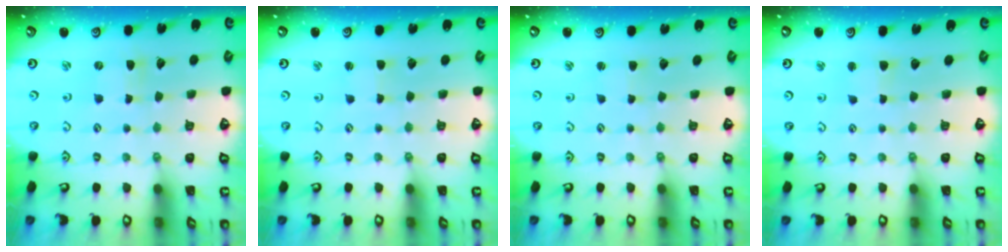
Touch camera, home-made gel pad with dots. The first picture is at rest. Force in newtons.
{"total": 1.3, "press": 1.3, "slide": 0.2}
{"total": 2.2, "press": 2.2, "slide": 0.3}
{"total": 2.4, "press": 2.4, "slide": 0.3}